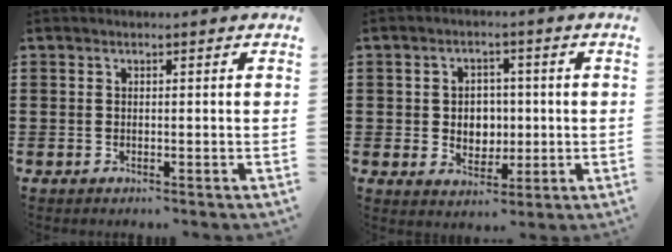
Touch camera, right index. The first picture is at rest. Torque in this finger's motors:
{"motor_torque": [1.36, 0.78, 0.18, 0.03]}